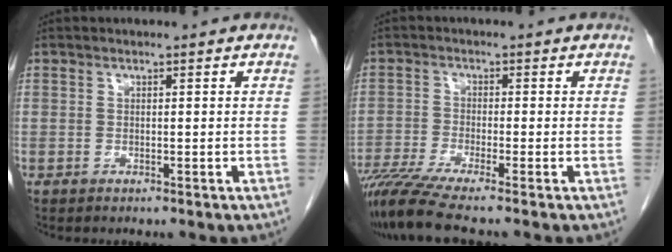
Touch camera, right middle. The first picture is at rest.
{"total": 7.8, "force": [-6.3, -1.0, 4.5], "torque": [-0.080, -0.025, -0.113]}